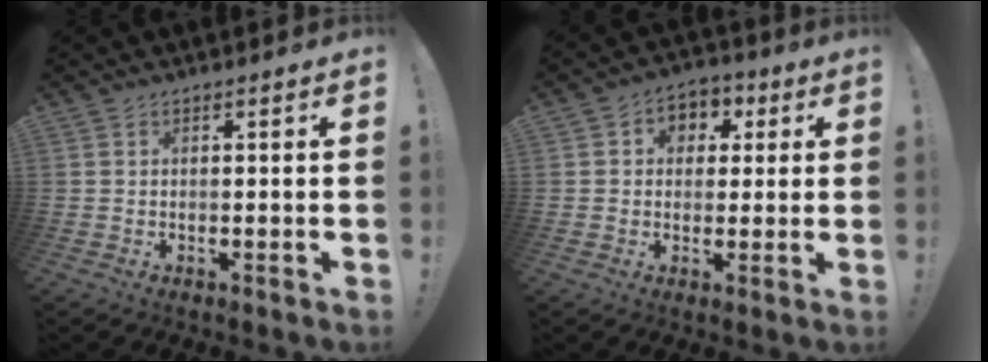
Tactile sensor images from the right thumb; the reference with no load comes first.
{"total": 6.2, "force": [0.6, 5.7, 2.4], "torque": [-0.023, 0.002, 0.013]}